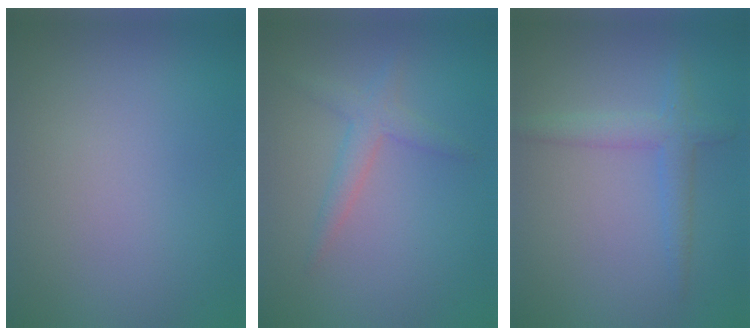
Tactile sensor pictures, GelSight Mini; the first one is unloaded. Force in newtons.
{"total": 2.1, "press": 2.1, "slide": 0.2}
{"total": 2.0, "press": 2.0, "slide": 0.1}